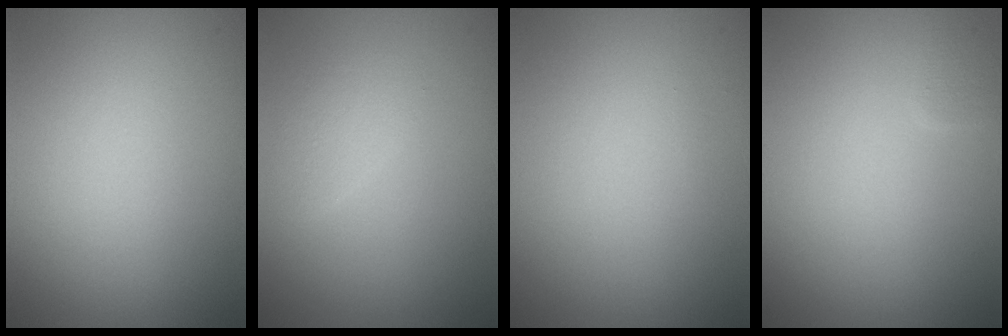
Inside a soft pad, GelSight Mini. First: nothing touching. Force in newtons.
{"total": 1.4, "press": 1.4, "slide": 0.0}
{"total": 0.0}
{"total": 0.9, "press": 0.9, "slide": 0.1}